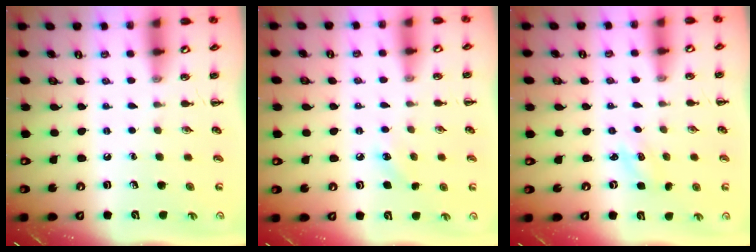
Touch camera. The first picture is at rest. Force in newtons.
{"total": 6.2, "press": 6.0, "slide": 1.8}
{"total": 1.8, "press": 1.7, "slide": 0.5}